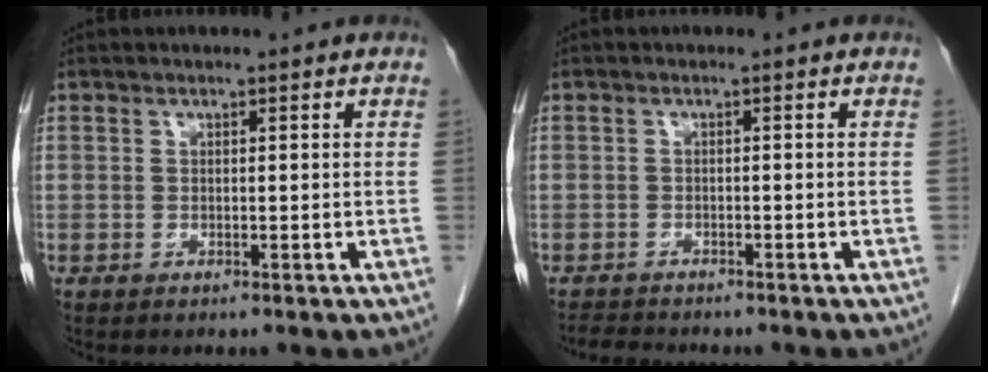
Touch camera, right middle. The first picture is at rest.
{"total": 2.6, "force": [-2.6, 0.5, 0.4], "torque": [-0.012, -0.013, -0.043]}